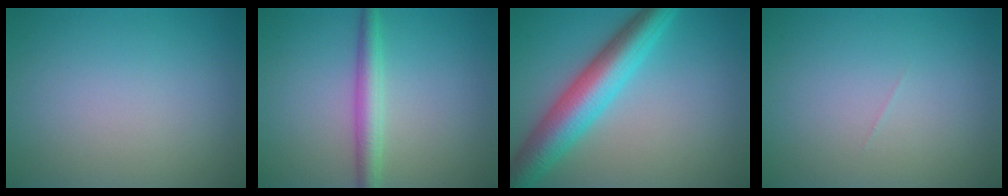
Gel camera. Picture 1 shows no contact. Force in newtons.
{"total": 3.0, "press": 3.0, "slide": 0.1}
{"total": 7.4, "press": 7.4, "slide": 0.1}
{"total": 0.0}